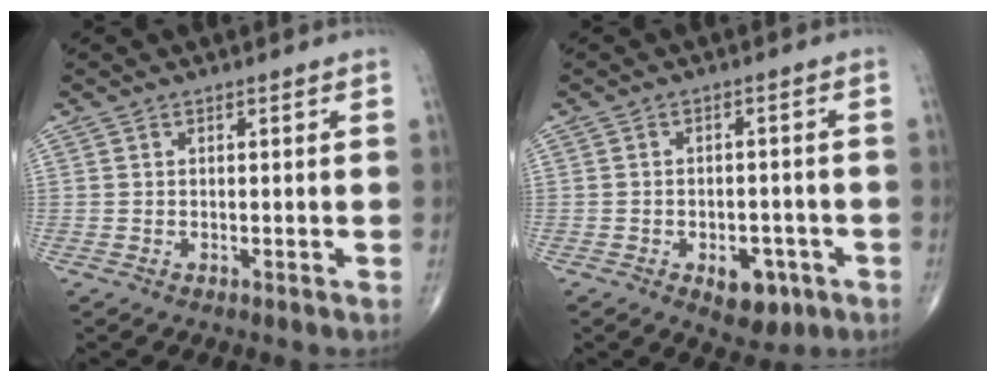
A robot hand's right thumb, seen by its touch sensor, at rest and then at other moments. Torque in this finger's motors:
{"motor_torque": [0.99, 0.75, 0.61, -0.46, 0.09]}